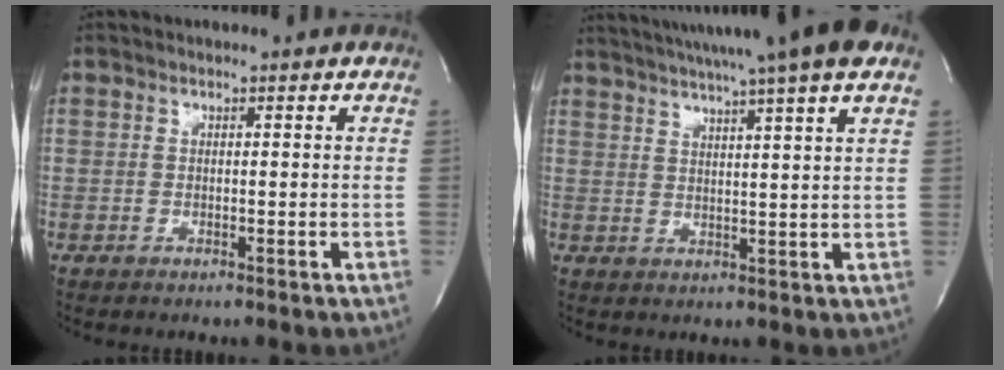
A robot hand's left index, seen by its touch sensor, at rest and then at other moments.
{"total": 17.2, "force": [13.6, -0.7, 10.5], "torque": [-0.180, 0.013, 0.180]}